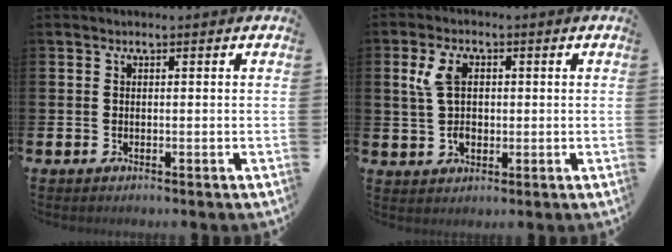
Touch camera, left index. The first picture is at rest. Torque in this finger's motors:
{"motor_torque": [1.10, -0.27, 0.23, 0.21]}